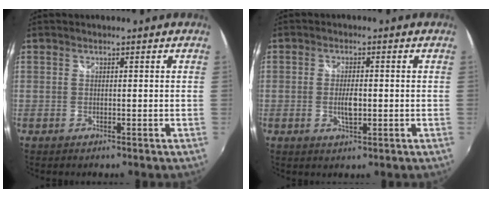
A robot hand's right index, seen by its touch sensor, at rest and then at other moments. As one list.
[{"total": 3.6, "force": [-0.6, 1.4, 3.2], "torque": [-0.060, -0.004, -0.009]}]